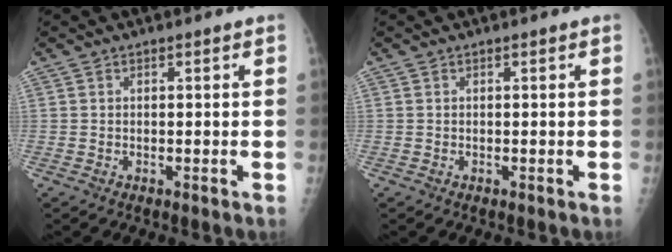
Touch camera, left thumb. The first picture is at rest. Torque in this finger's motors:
{"motor_torque": [-0.03, 0.03, -0.02, -0.02, 0.00]}